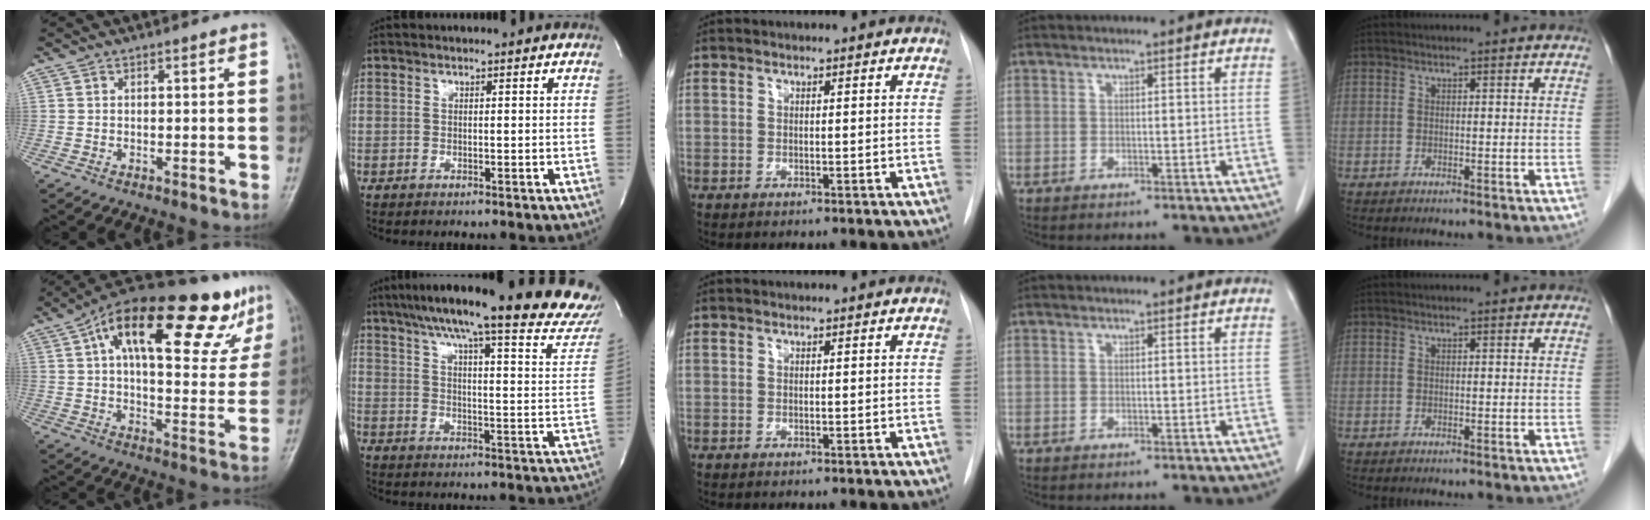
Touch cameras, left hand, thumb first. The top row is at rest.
{"thumb": {"total": 26.1, "force": [14.0, 9.6, 19.8], "torque": [-0.253, 0.007, 0.208]}, "index": {"total": 26.7, "force": [22.7, 1.8, 13.9], "torque": [-0.207, -0.056, 0.283]}}